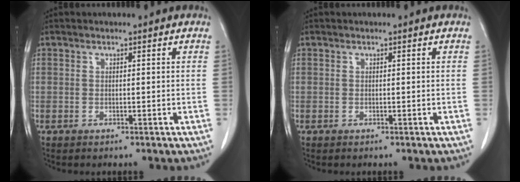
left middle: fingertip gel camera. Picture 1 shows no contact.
{"total": 0.0}